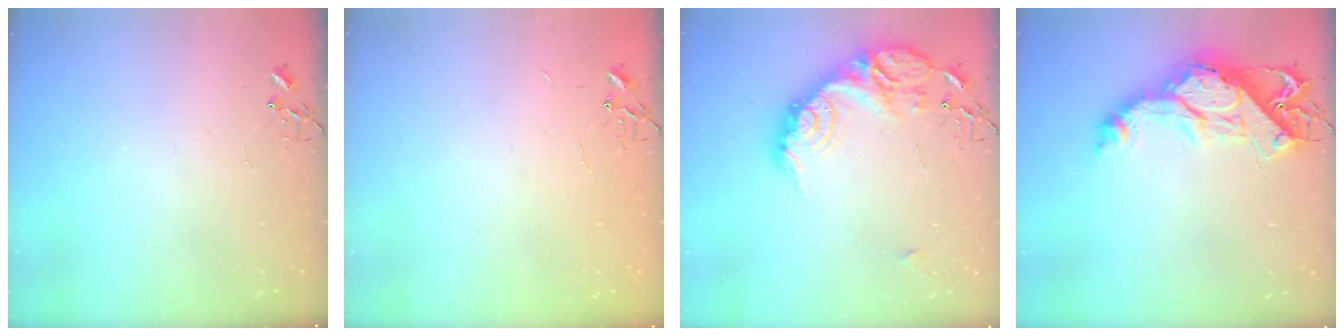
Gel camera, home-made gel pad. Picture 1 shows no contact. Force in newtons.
{"total": 1.9, "press": 1.9, "slide": 0.3}
{"total": 19.4, "press": 19.4, "slide": 0.6}
{"total": 17.2, "press": 17.2, "slide": 1.0}